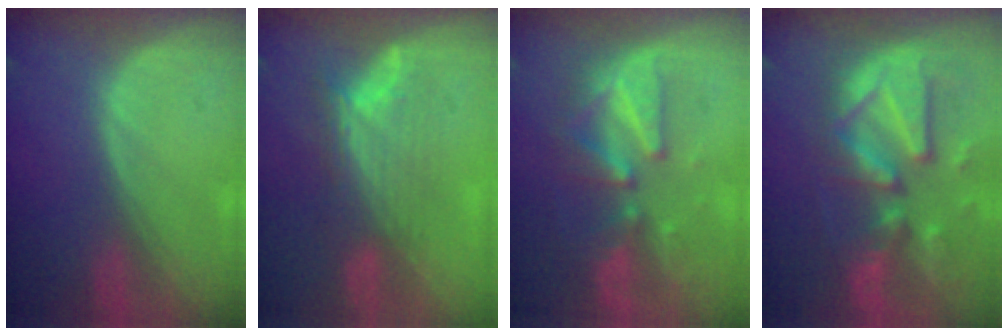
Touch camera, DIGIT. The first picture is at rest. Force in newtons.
{"total": 6.9, "press": 6.6, "slide": 2.2}
{"total": 9.2, "press": 8.5, "slide": 3.4}
{"total": 13.0, "press": 11.3, "slide": 6.4}